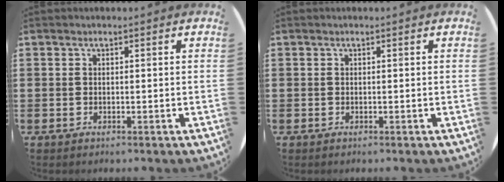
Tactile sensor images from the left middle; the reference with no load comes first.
{"total": 0.0}